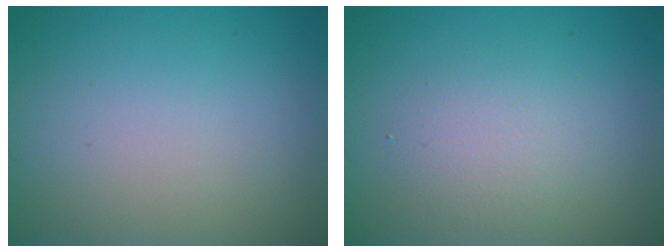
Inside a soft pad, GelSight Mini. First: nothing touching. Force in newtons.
{"total": 2.3, "press": 2.3, "slide": 0.2}